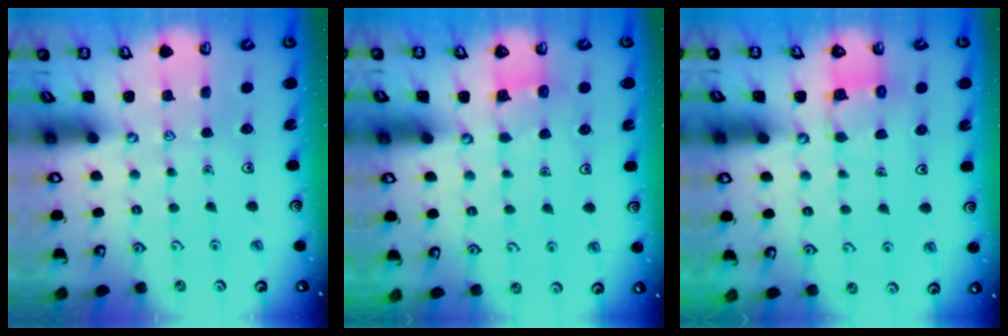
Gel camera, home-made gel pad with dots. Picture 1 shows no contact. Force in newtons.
{"total": 4.1, "press": 4.1, "slide": 0.4}
{"total": 7.2, "press": 7.1, "slide": 0.4}